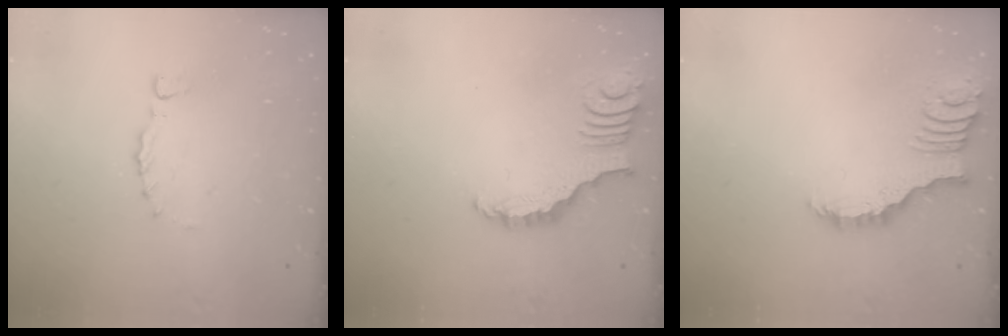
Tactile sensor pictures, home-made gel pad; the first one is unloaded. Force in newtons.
{"total": 2.8, "press": 2.8, "slide": 0.4}
{"total": 2.4, "press": 2.4, "slide": 0.4}